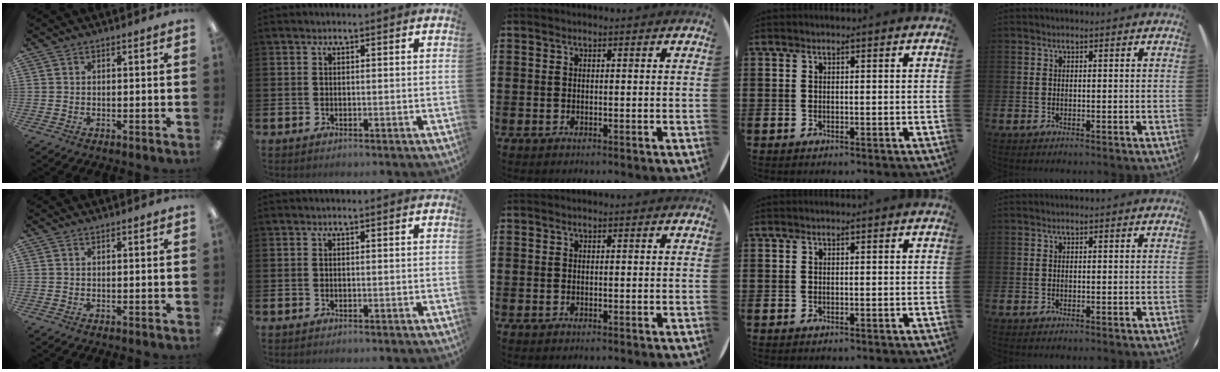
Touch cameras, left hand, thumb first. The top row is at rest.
{}